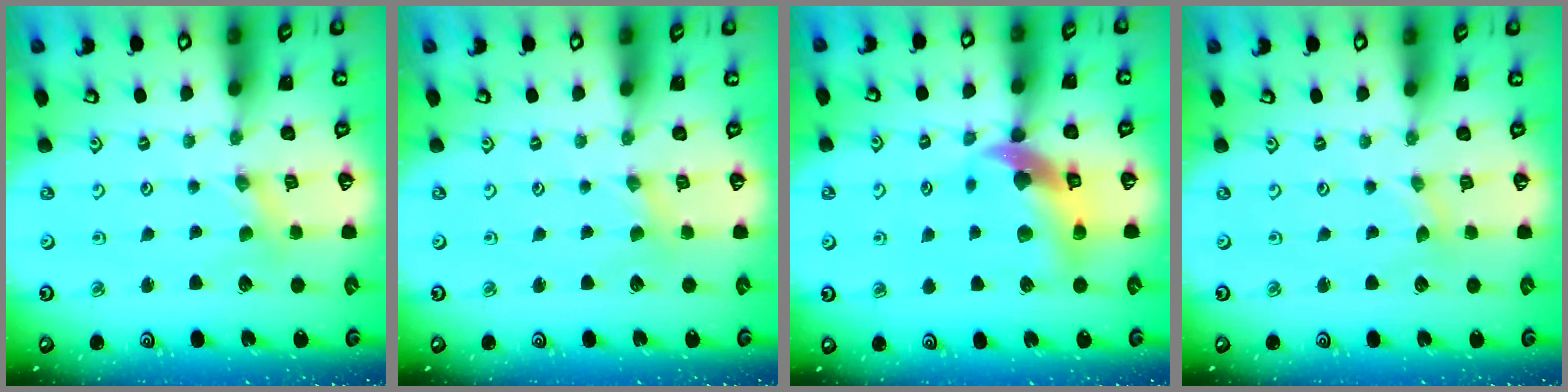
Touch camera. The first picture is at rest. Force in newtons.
{"total": 1.0, "press": 1.0, "slide": 0.1}
{"total": 12.6, "press": 12.5, "slide": 1.6}
{"total": 0.0}